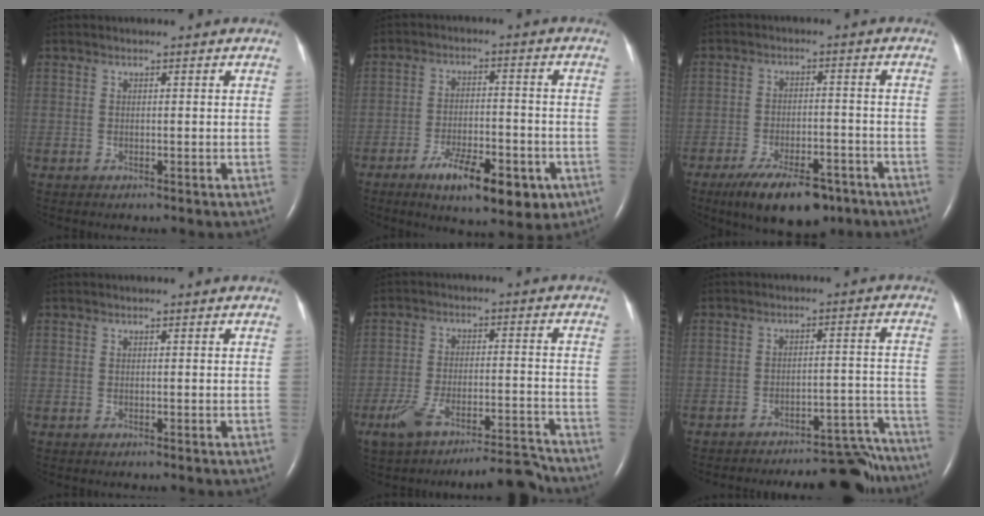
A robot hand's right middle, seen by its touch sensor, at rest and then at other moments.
{"total": 11.8, "force": [-6.3, 4.1, 9.1], "torque": [-0.135, -0.004, -0.089]}
{"total": 11.8, "force": [-8.3, 4.5, 7.2], "torque": [-0.116, -0.007, -0.130]}
{"total": 0.0}
{"total": 9.7, "force": [-8.2, 1.7, 4.9], "torque": [-0.086, 0.012, -0.139]}
{"total": 16.0, "force": [-15.2, 3.1, 3.7], "torque": [-0.020, 0.033, -0.196]}